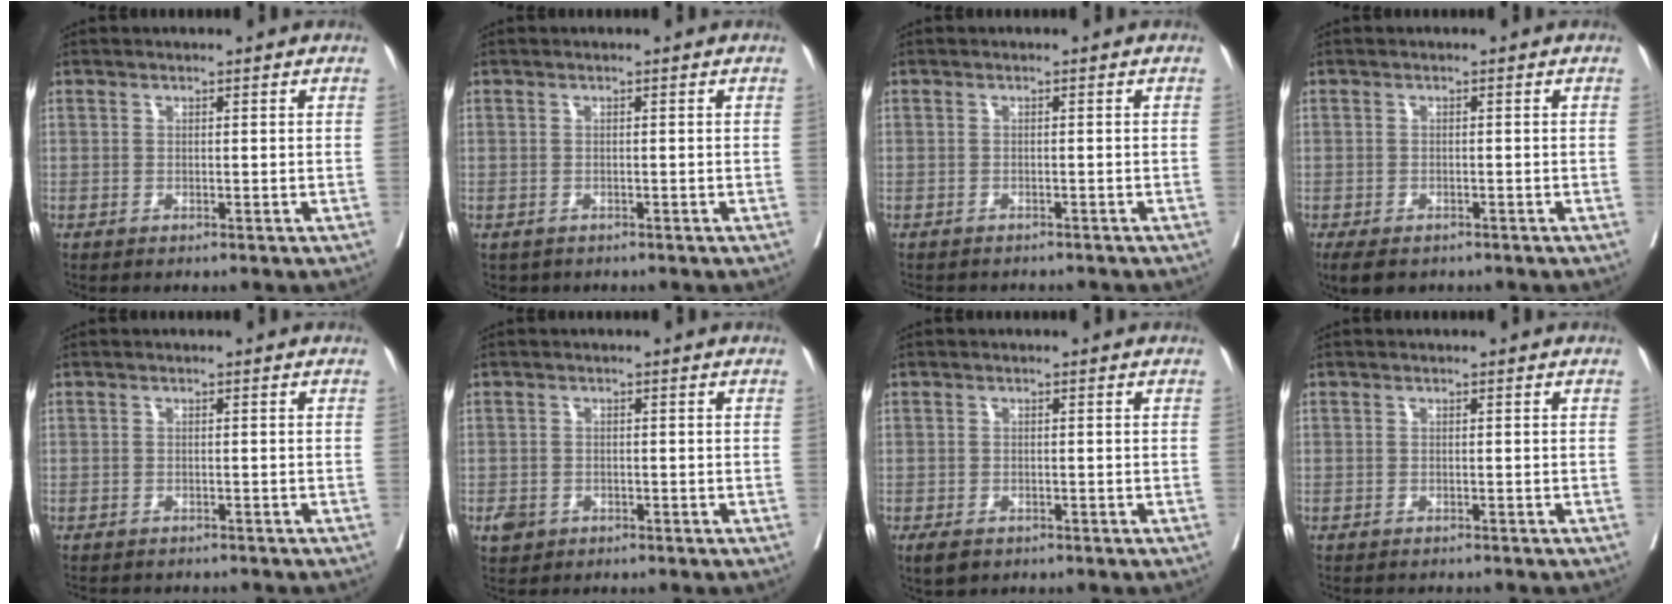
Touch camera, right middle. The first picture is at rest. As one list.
[{"total": 1.3, "force": [-0.9, 0.9, 0.1], "torque": [-0.009, -0.001, -0.011]}, {"total": 5.4, "force": [-4.9, 1.7, 1.6], "torque": [-0.019, -0.002, -0.061]}, {"total": 5.1, "force": [-3.8, 2.4, 2.4], "torque": [-0.034, -0.008, -0.055]}, {"total": 6.0, "force": [-5.4, 1.8, 1.9], "torque": [-0.022, -0.002, -0.067]}, {"total": 2.5, "force": [-1.3, 2.0, 0.7], "torque": [-0.013, 0.004, -0.019]}, {"total": 2.7, "force": [-1.9, 1.5, 1.3], "torque": [-0.023, -0.004, -0.026]}, {"total": 3.2, "force": [-3.0, 0.7, 1.0], "torque": [-0.015, -0.004, -0.037]}]